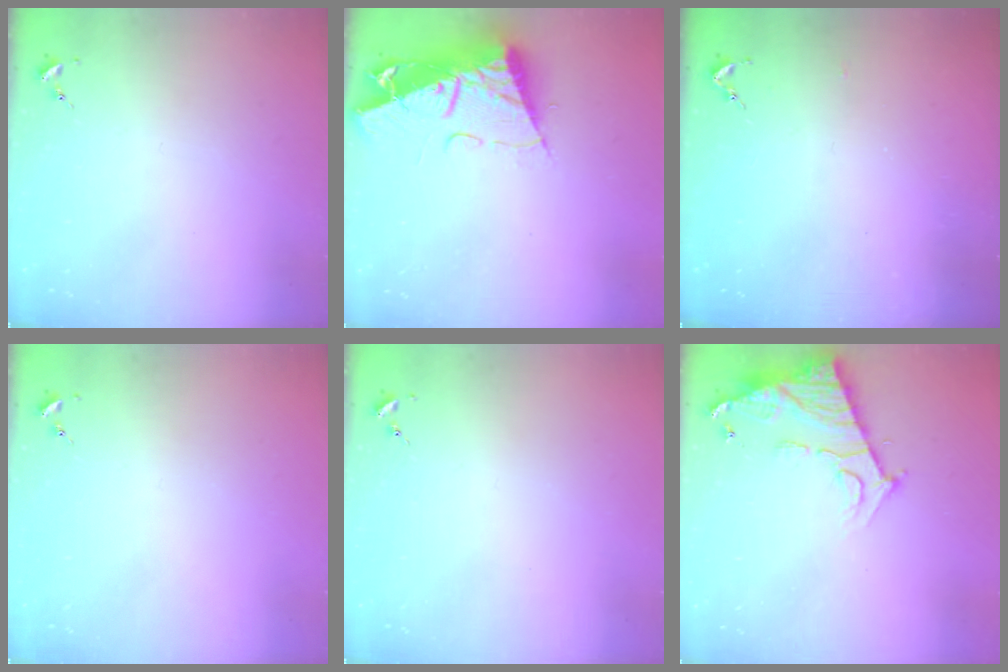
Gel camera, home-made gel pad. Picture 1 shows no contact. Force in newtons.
{"total": 13.6, "press": 13.6, "slide": 1.1}
{"total": 2.6, "press": 2.5, "slide": 0.3}
{"total": 0.0}
{"total": 0.0}
{"total": 11.7, "press": 11.6, "slide": 0.8}